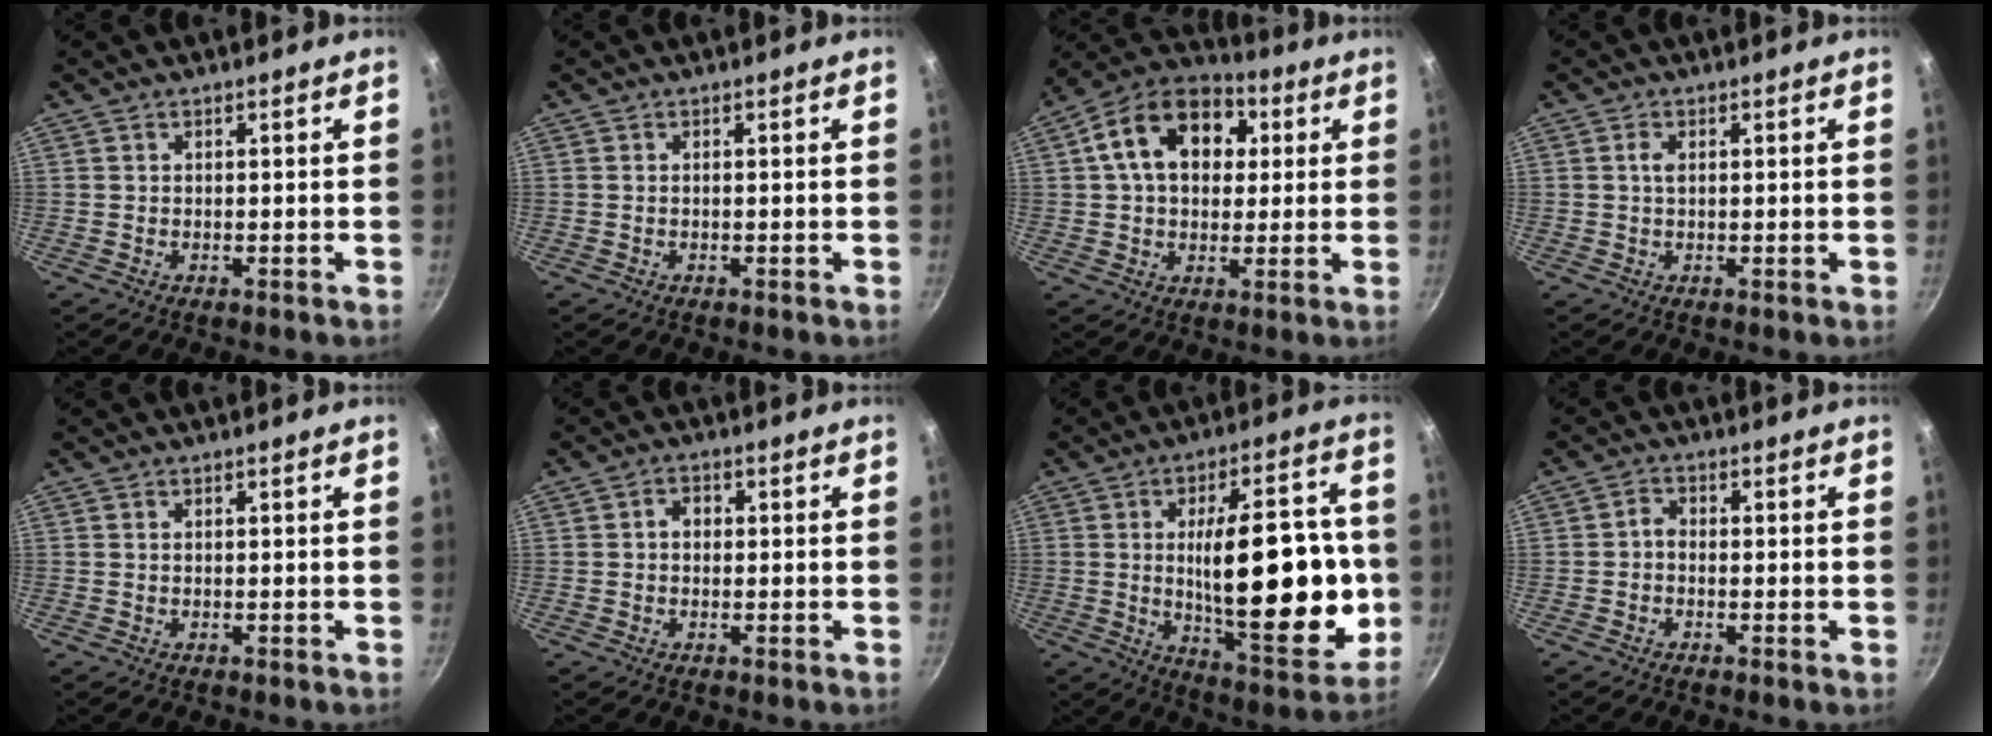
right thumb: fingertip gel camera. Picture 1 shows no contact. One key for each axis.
{"total": 0.0}
{"total": 16.5, "fx": 4.0, "fy": 11.7, "fz": 11.0, "tx": -0.157, "ty": 0.022, "tz": 0.048}
{"total": 1.5, "fx": 0.3, "fy": 0.6, "fz": 1.3, "tx": -0.027, "ty": 0.002, "tz": 0.004}
{"total": 0.0}
{"total": 2.4, "fx": 0.1, "fy": 2.0, "fz": 1.4, "tx": -0.013, "ty": 0.008, "tz": -0.001}
{"total": 26.9, "fx": -1.3, "fy": 11.0, "fz": 24.5, "tx": -0.323, "ty": -0.005, "tz": -0.007}
{"total": 2.0, "fx": -0.8, "fy": 1.1, "fz": 1.4, "tx": -0.033, "ty": 0.008, "tz": -0.023}